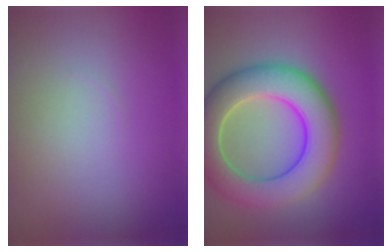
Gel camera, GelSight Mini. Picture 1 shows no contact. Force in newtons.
{"total": 9.0, "press": 9.0, "slide": 0.5}